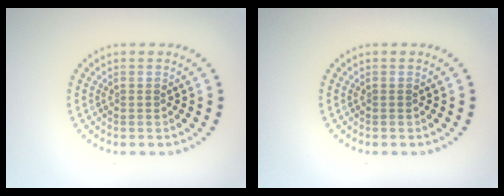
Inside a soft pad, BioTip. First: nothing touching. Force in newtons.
{"total": 0.0}